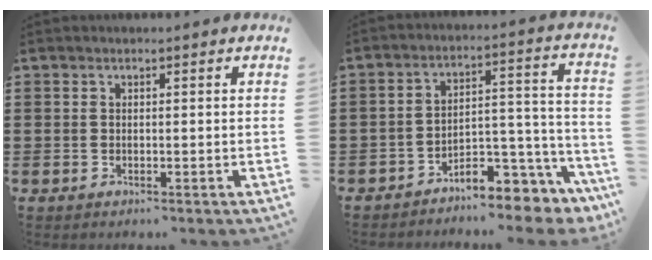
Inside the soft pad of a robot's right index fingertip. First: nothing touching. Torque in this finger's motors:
{"motor_torque": [0.65, 0.50, 0.43, 0.10]}